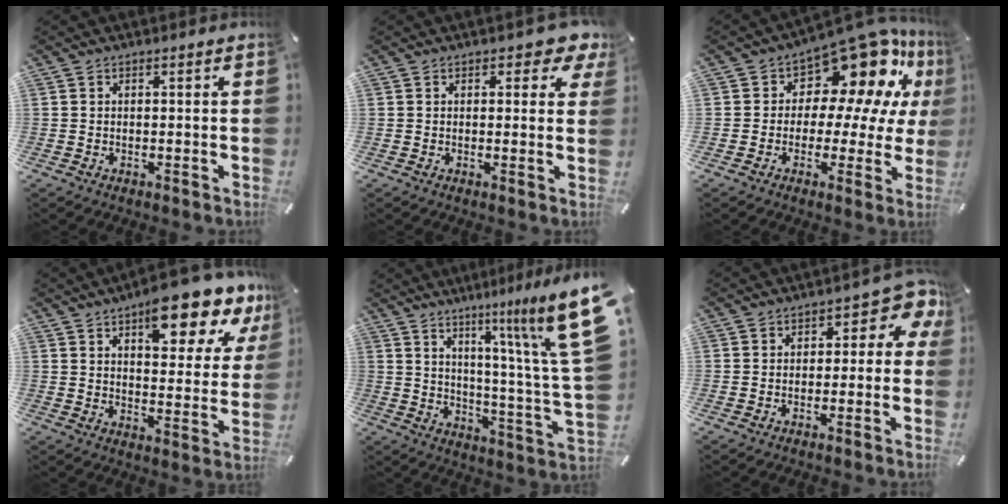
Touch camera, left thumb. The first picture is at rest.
{"total": 4.1, "force": [2.3, 2.3, 2.6], "torque": [-0.026, -0.005, 0.033]}
{"total": 14.3, "force": [9.5, 7.4, 7.7], "torque": [-0.125, -0.085, 0.163]}
{"total": 15.4, "force": [10.9, 5.7, 9.2], "torque": [-0.111, -0.073, 0.179]}
{"total": 16.4, "force": [9.3, 1.0, 13.5], "torque": [-0.199, -0.084, 0.137]}
{"total": 6.4, "force": [1.6, 3.9, 4.8], "torque": [-0.056, -0.013, 0.022]}